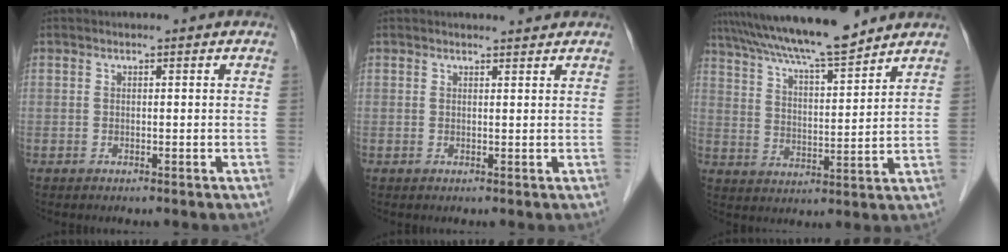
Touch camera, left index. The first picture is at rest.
{"total": 1.3, "force": [1.3, 0.1, -0.1], "torque": [-0.007, -0.005, 0.016]}
{"total": 14.3, "force": [12.6, 0.5, 6.7], "torque": [-0.118, 0.012, 0.205]}